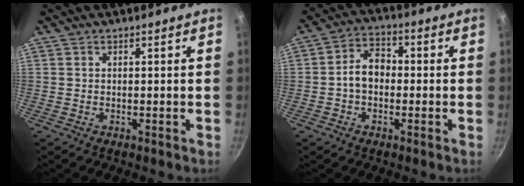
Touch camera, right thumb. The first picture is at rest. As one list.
[{"total": 6.6, "force": [-0.7, 4.8, 4.5], "torque": [-0.051, 0.027, -0.024]}]